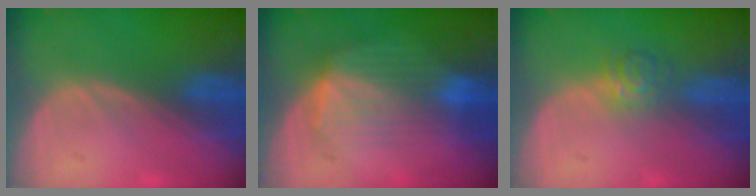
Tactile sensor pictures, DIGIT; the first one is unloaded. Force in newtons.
{"total": 7.3, "press": 7.0, "slide": 1.8}
{"total": 3.6, "press": 3.4, "slide": 1.2}